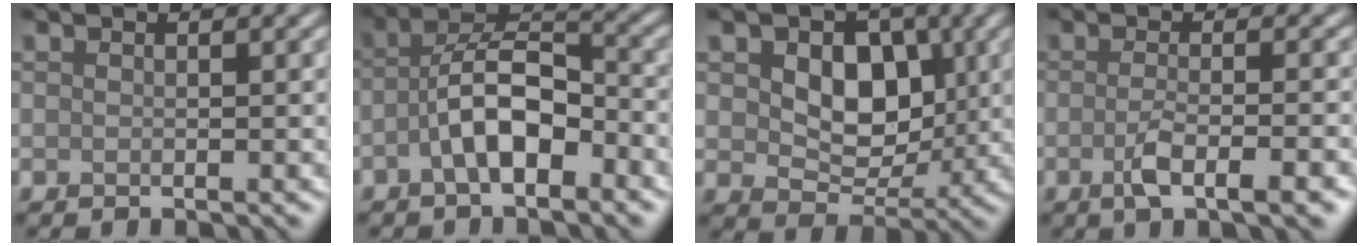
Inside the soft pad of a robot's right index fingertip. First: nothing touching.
{"total": 5.8, "force": [-2.1, 2.6, 4.8], "torque": [-0.085, 0.016, -0.045]}
{"total": 6.3, "force": [1.3, 4.5, 4.3], "torque": [-0.072, -0.008, 0.016]}
{"total": 4.3, "force": [-1.7, 1.1, 3.8], "torque": [-0.067, -0.002, -0.033]}